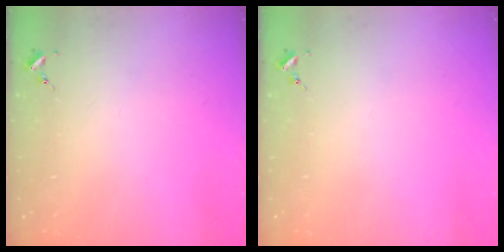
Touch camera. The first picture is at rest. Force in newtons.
{"total": 0.0}